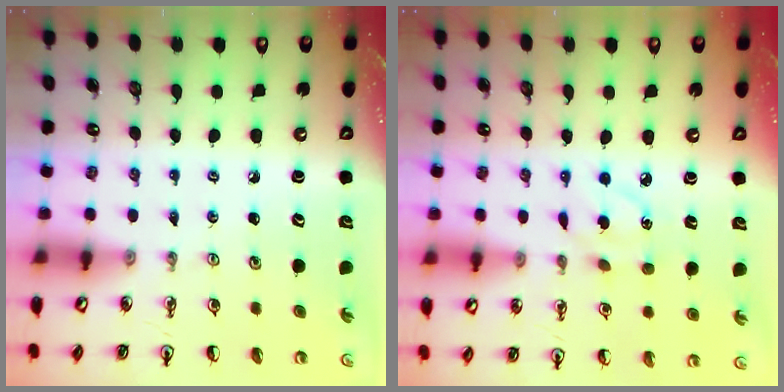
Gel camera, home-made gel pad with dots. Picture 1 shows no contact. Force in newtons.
{"total": 5.7, "press": 5.7, "slide": 0.7}